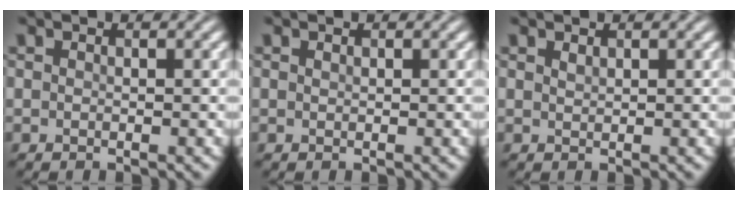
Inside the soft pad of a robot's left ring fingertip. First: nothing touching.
{"total": 0.0}
{"total": 0.6, "force": [0.5, 0.2, 0.3], "torque": [-0.007, -0.001, 0.012]}